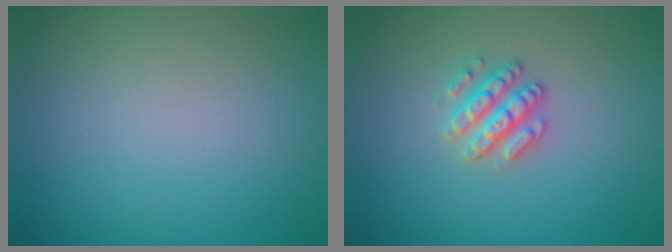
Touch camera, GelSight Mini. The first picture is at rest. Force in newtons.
{"total": 2.6, "press": 2.6, "slide": 0.3}